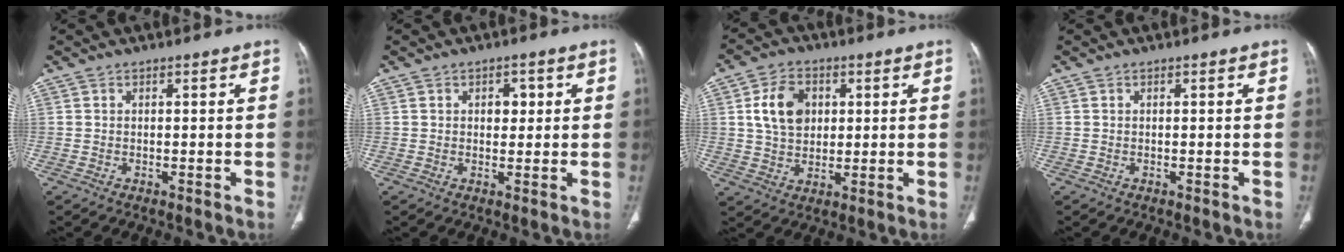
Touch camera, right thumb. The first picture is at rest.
{"total": 2.9, "force": [0.7, 2.1, 2.0], "torque": [-0.011, 0.000, 0.009]}
{"total": 9.4, "force": [2.3, 6.9, 6.0], "torque": [-0.086, -0.004, 0.042]}
{"total": 0.0}